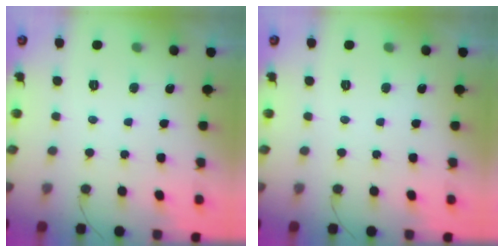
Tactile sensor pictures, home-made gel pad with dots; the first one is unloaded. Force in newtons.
{"total": 0.0}